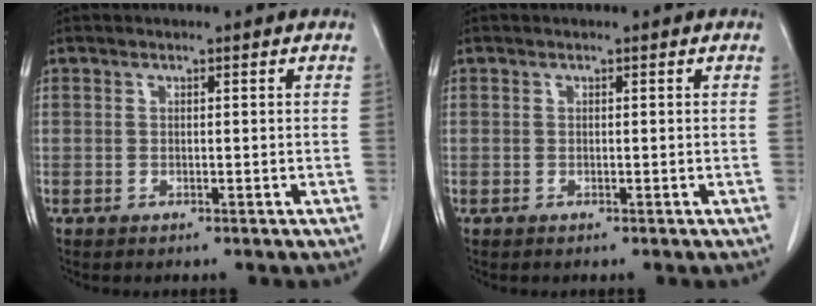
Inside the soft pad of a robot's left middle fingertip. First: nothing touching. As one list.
[{"total": 0.0}]